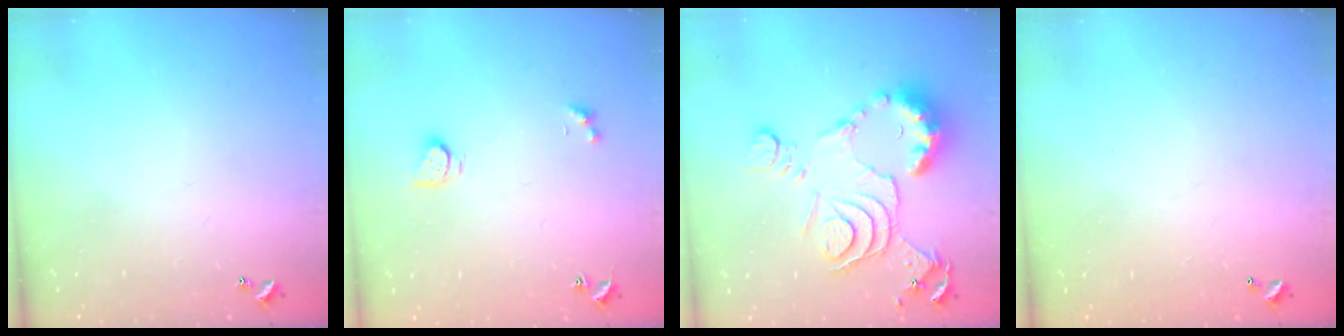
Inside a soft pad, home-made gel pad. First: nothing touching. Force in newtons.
{"total": 2.9, "press": 2.9, "slide": 0.5}
{"total": 15.2, "press": 15.1, "slide": 1.6}
{"total": 2.8, "press": 2.8, "slide": 0.1}